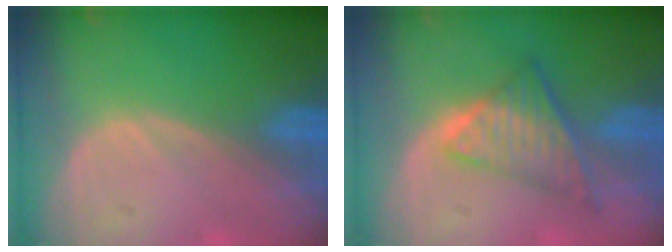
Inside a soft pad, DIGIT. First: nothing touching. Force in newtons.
{"total": 7.4, "press": 6.2, "slide": 3.9}